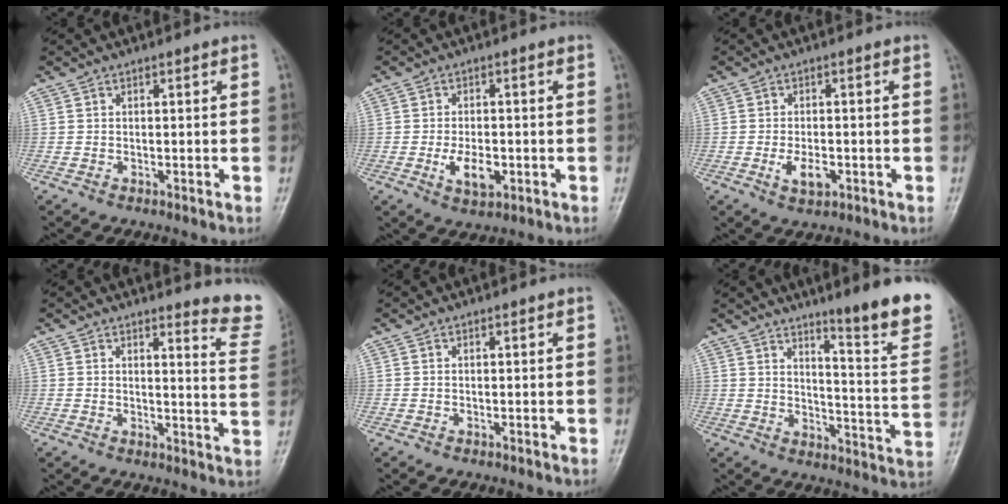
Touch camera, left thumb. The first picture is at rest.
{"total": 5.5, "force": [-1.5, 3.0, 4.3], "torque": [-0.071, -0.001, -0.021]}
{"total": 4.1, "force": [-1.3, 2.2, 3.2], "torque": [-0.056, 0.000, -0.019]}
{"total": 8.8, "force": [8.5, 1.1, 2.1], "torque": [0.005, -0.100, 0.072]}
{"total": 0.0}
{"total": 17.0, "force": [11.2, 1.7, 12.6], "torque": [-0.137, -0.087, 0.154]}